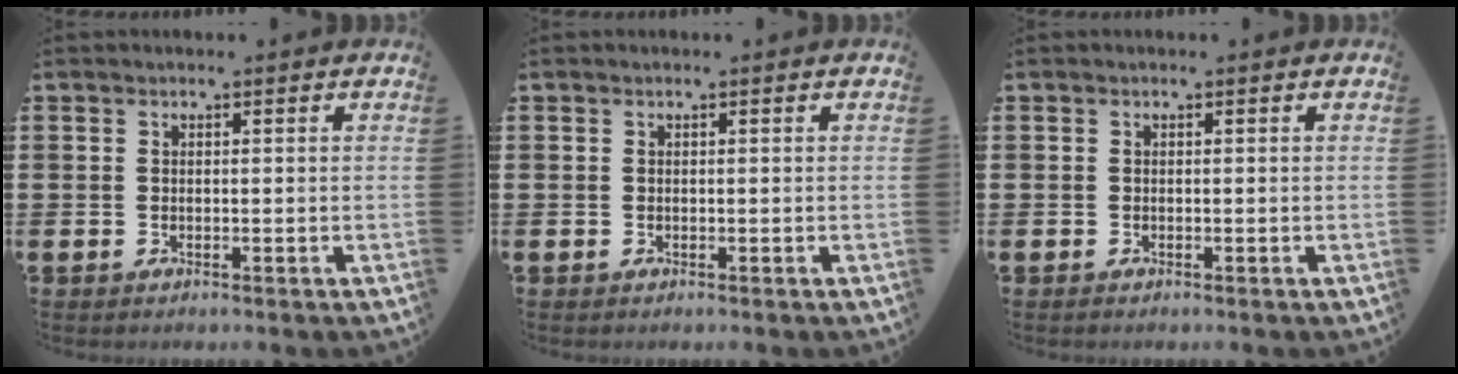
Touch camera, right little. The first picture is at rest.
{"total": 0.0}
{"total": 0.0}